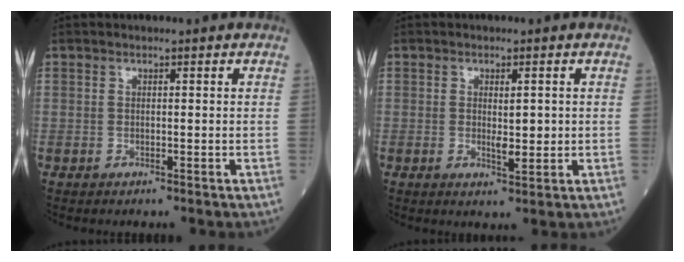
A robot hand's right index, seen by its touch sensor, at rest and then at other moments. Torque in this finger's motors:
{"motor_torque": [0.00, -0.03, 0.04, 0.00]}